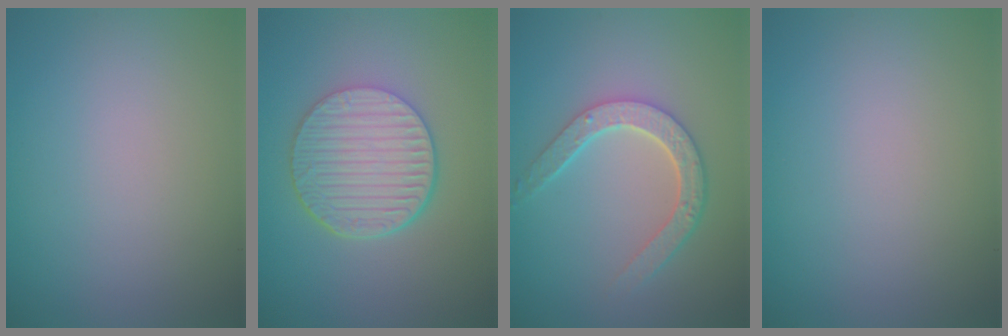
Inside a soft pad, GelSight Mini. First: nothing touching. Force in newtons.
{"total": 6.5, "press": 4.7, "slide": 4.4}
{"total": 4.3, "press": 3.4, "slide": 2.6}
{"total": 0.0}